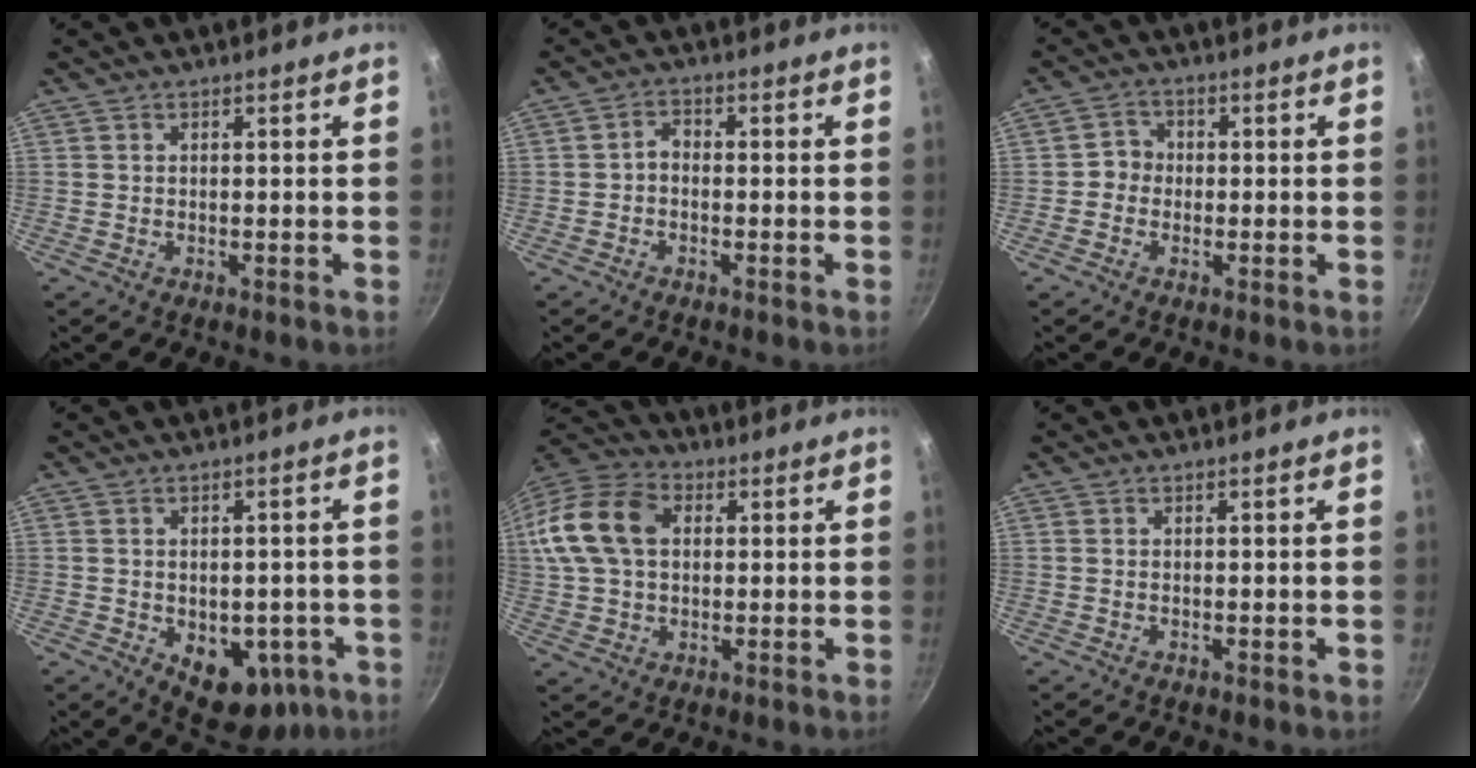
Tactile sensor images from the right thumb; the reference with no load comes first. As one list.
[{"total": 2.3, "force": [-0.9, 1.5, 1.5], "torque": [-0.025, 0.017, -0.021]}, {"total": 3.2, "force": [-0.6, 3.0, 1.1], "torque": [0.005, 0.010, -0.020]}, {"total": 11.6, "force": [-3.4, 7.5, 8.2], "torque": [-0.063, -0.004, -0.027]}, {"total": 17.7, "force": [3.4, 12.5, 12.0], "torque": [-0.240, 0.030, 0.050]}, {"total": 0.0}]